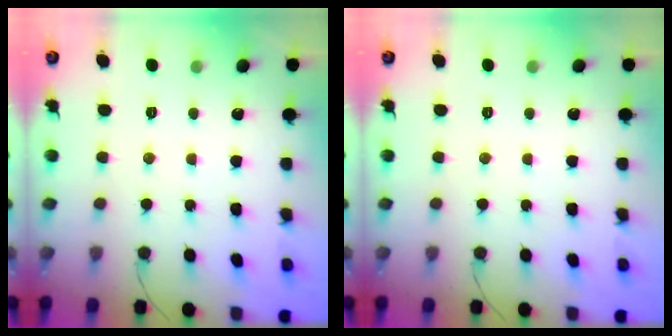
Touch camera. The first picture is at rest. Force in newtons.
{"total": 0.0}